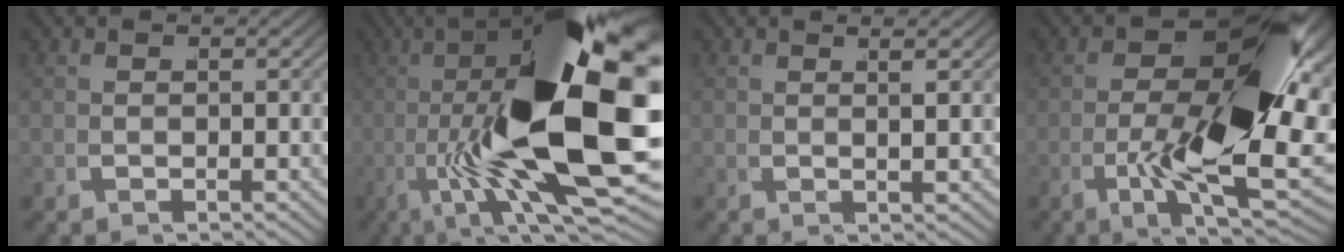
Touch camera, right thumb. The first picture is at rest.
{"total": 26.3, "force": [0.5, 10.1, 24.3], "torque": [-0.408, -0.026, 0.027]}
{"total": 1.8, "force": [1.1, 0.0, 1.5], "torque": [-0.034, 0.001, 0.019]}
{"total": 18.3, "force": [0.2, 8.3, 16.3], "torque": [-0.252, -0.034, 0.011]}